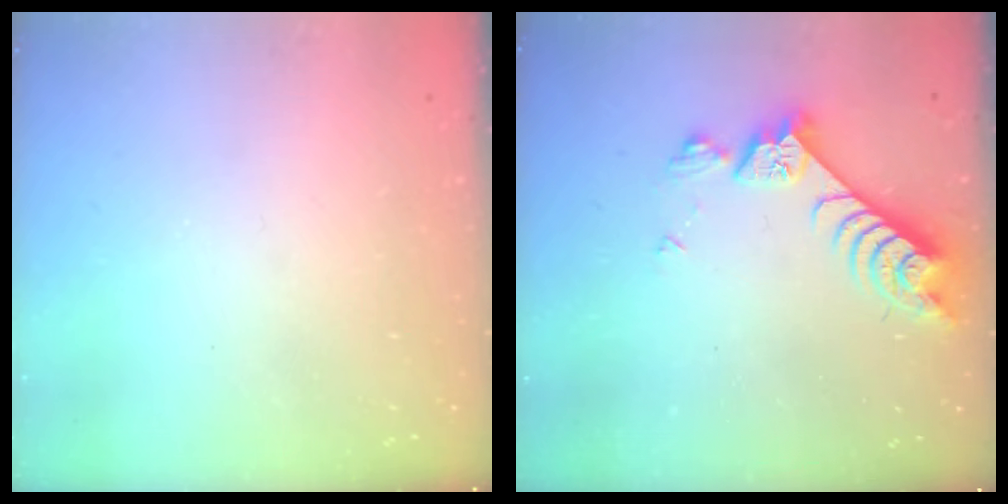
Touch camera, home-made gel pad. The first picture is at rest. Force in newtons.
{"total": 7.5, "press": 7.4, "slide": 0.9}